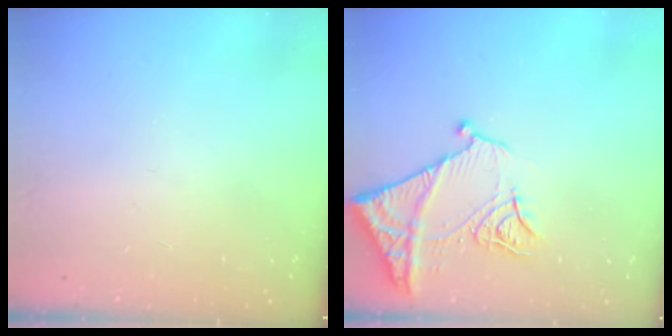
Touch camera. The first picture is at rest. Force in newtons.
{"total": 11.9, "press": 11.8, "slide": 1.4}